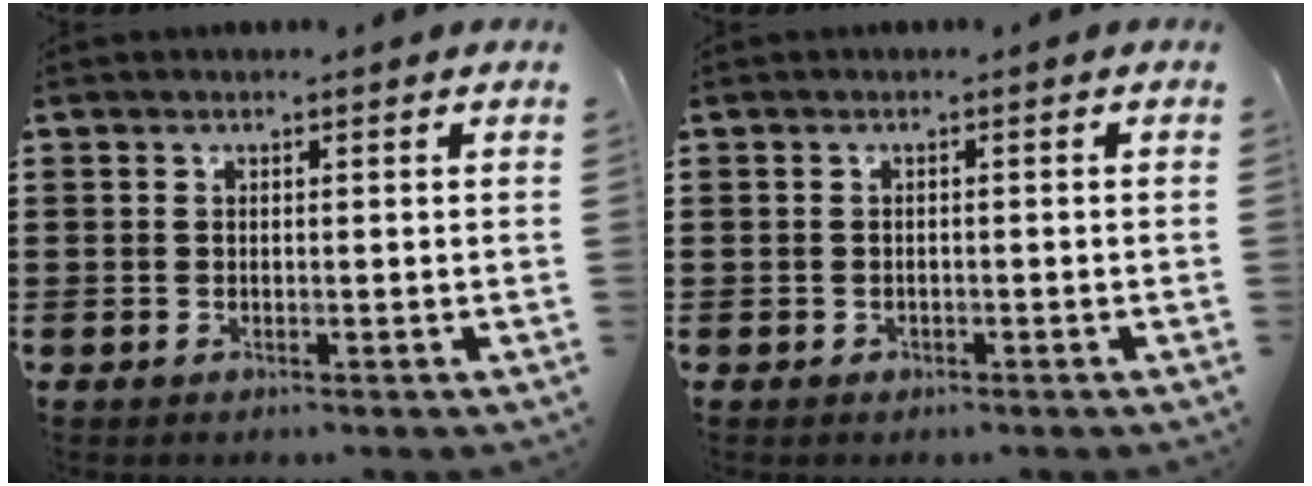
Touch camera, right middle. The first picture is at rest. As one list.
[{"total": 0.7, "force": [-0.3, 0.6, 0.1], "torque": [-0.004, 0.003, -0.007]}]